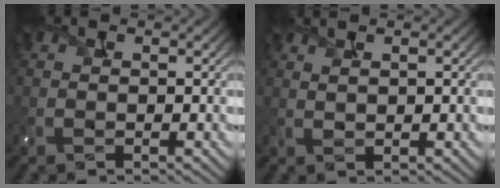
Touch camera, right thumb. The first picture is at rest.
{"total": 2.2, "force": [1.5, 0.4, 1.5], "torque": [-0.027, -0.003, 0.025]}